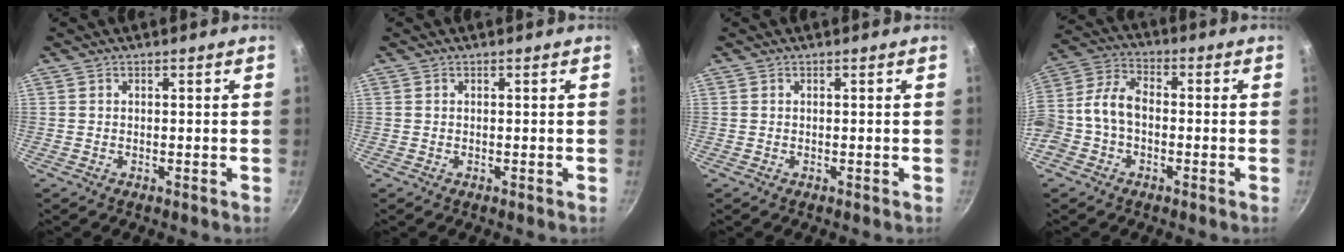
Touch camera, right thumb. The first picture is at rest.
{"total": 0.0}
{"total": 0.0}
{"total": 10.3, "force": [-1.8, 7.1, 7.2], "torque": [-0.141, 0.043, -0.051]}